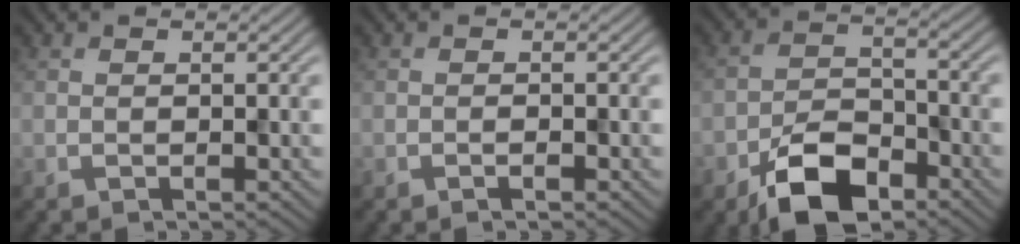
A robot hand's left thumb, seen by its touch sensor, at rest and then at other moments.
{"total": 0.7, "force": [-0.5, 0.1, 0.5], "torque": [-0.009, 0.000, -0.008]}
{"total": 8.7, "force": [-5.5, 4.3, 5.2], "torque": [-0.088, -0.002, -0.113]}